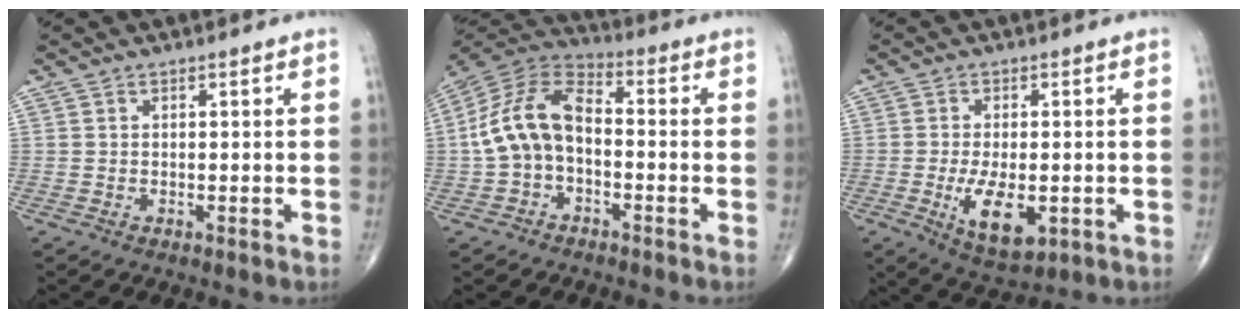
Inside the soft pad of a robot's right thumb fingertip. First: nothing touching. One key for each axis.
{"total": 12.6, "fx": -1.5, "fy": 7.9, "fz": 9.7, "tx": -0.186, "ty": 0.042, "tz": -0.041}
{"total": 9.2, "fx": -2.2, "fy": 4.4, "fz": 7.8, "tx": -0.128, "ty": -0.013, "tz": -0.027}